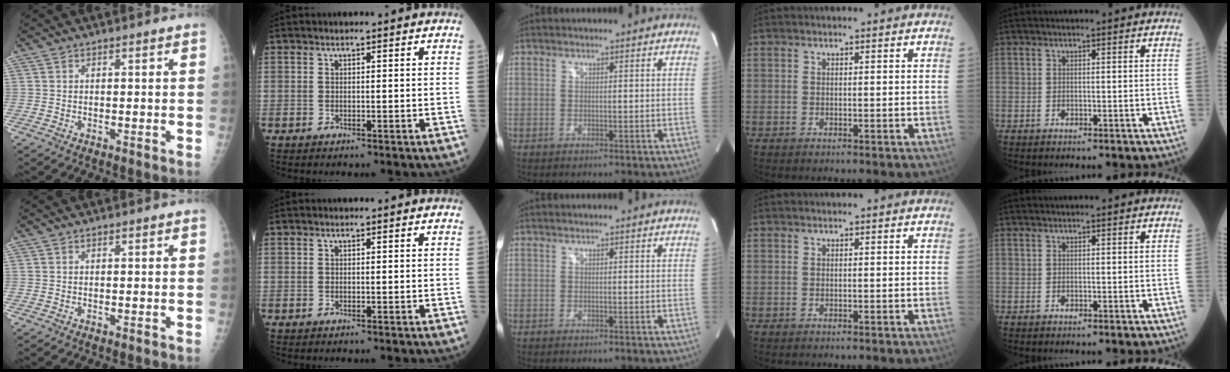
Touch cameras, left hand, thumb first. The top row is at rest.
{}